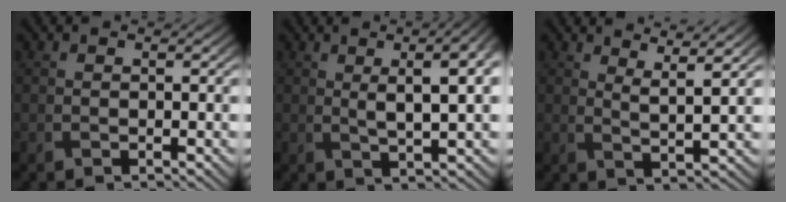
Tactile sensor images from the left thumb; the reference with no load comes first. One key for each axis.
{"total": 8.4, "fx": 2.4, "fy": 2.4, "fz": 7.7, "tx": -0.091, "ty": 0.017, "tz": 0.029}
{"total": 4.4, "fx": 3.2, "fy": 0.5, "fz": 3.1, "tx": -0.059, "ty": -0.007, "tz": 0.062}